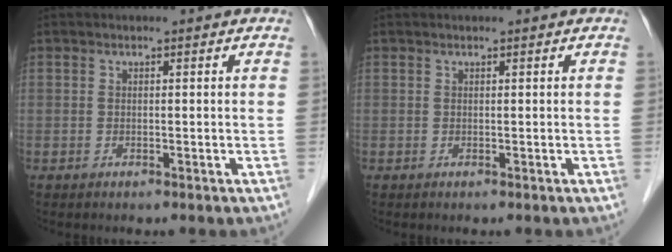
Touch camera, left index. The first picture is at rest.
{"total": 0.7, "force": [0.6, 0.0, 0.3], "torque": [-0.007, 0.009, 0.013]}